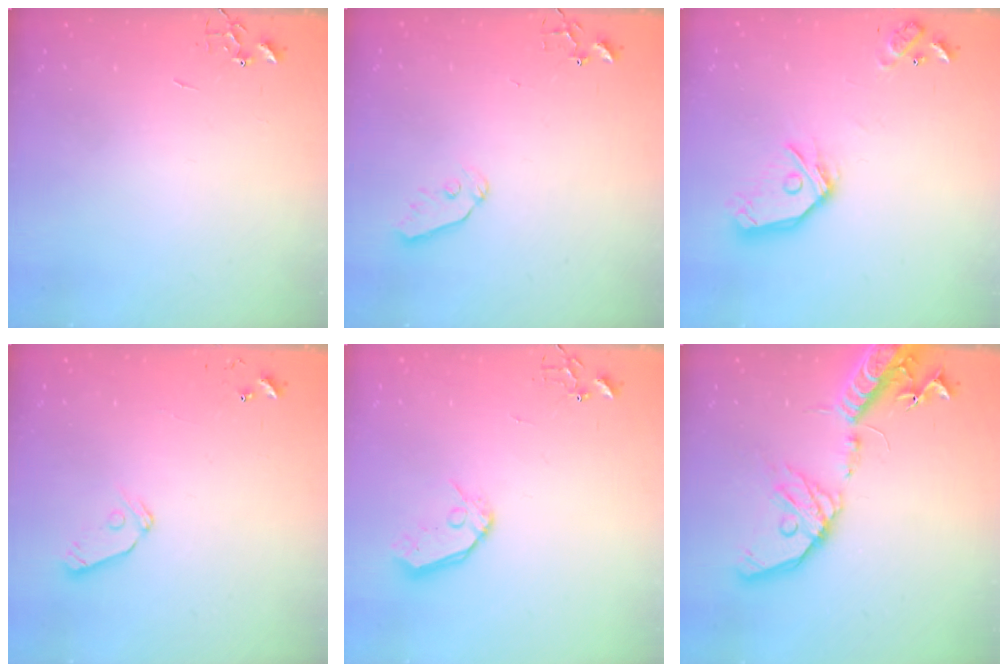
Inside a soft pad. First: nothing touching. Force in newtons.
{"total": 6.7, "press": 6.7, "slide": 0.8}
{"total": 15.0, "press": 14.9, "slide": 2.2}
{"total": 7.1, "press": 7.1, "slide": 0.5}
{"total": 9.2, "press": 9.1, "slide": 0.9}
{"total": 20.1, "press": 19.7, "slide": 3.7}